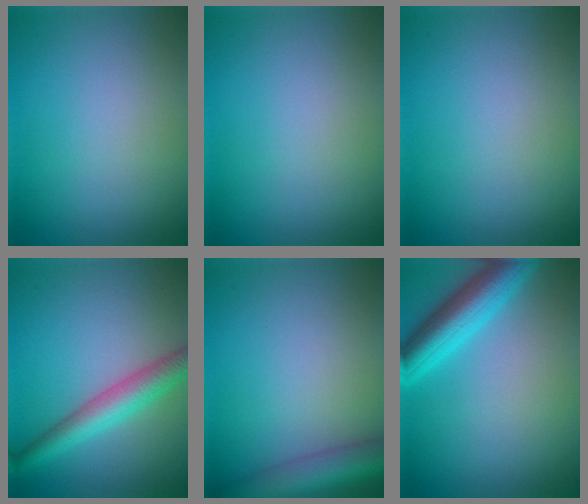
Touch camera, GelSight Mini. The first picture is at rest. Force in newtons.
{"total": 0.0}
{"total": 0.0}
{"total": 4.4, "press": 4.4, "slide": 0.1}
{"total": 6.1, "press": 6.1, "slide": 0.3}
{"total": 5.7, "press": 5.7, "slide": 0.2}